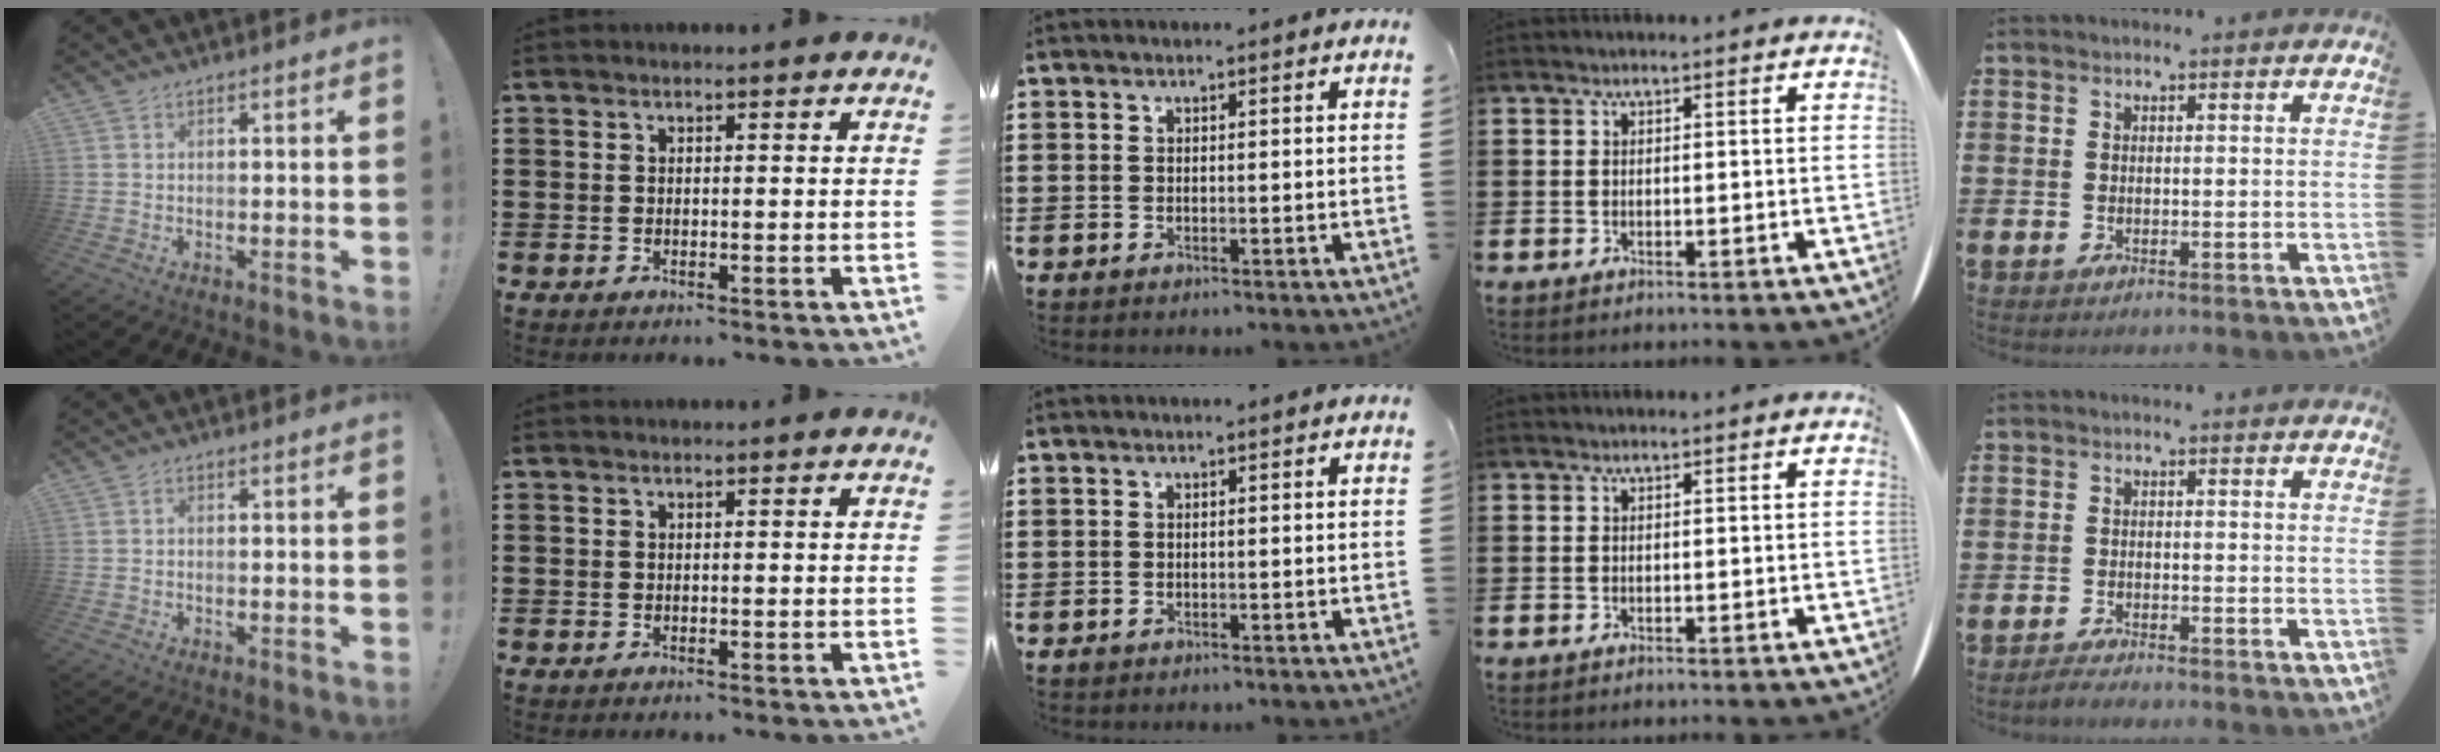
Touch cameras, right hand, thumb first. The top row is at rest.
{"thumb": {"total": 0.6, "force": [-0.3, 0.4, 0.3], "torque": [-0.007, 0.002, -0.006]}, "little": {"total": 1.4, "force": [-1.4, 0.0, 0.4], "torque": [-0.009, 0.001, -0.027]}}